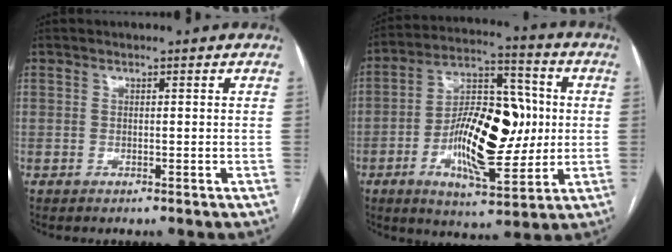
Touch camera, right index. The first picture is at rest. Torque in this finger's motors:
{"motor_torque": [1.71, 0.37, 0.37, 0.13]}